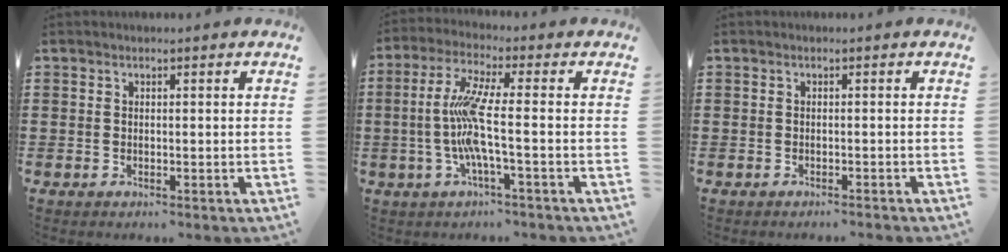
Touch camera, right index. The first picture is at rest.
{"total": 8.7, "force": [-1.5, 0.3, 8.6], "torque": [-0.194, -0.021, -0.040]}
{"total": 0.6, "force": [-0.5, -0.1, 0.2], "torque": [-0.006, -0.003, -0.010]}